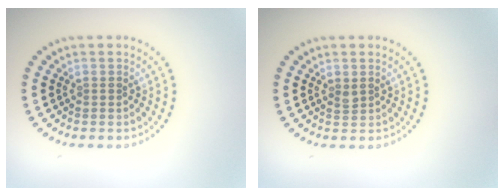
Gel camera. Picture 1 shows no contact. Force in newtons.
{"total": 0.6, "press": 0.6, "slide": 0.3}